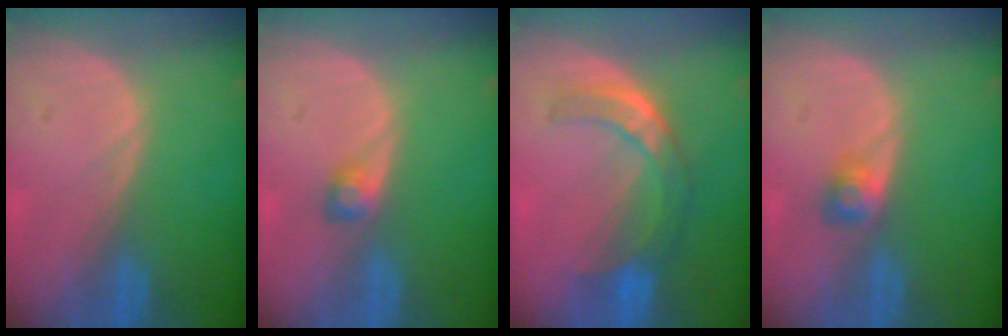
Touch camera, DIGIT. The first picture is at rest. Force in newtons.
{"total": 1.9, "press": 1.8, "slide": 0.2}
{"total": 7.6, "press": 6.4, "slide": 4.0}
{"total": 2.5, "press": 2.4, "slide": 0.7}